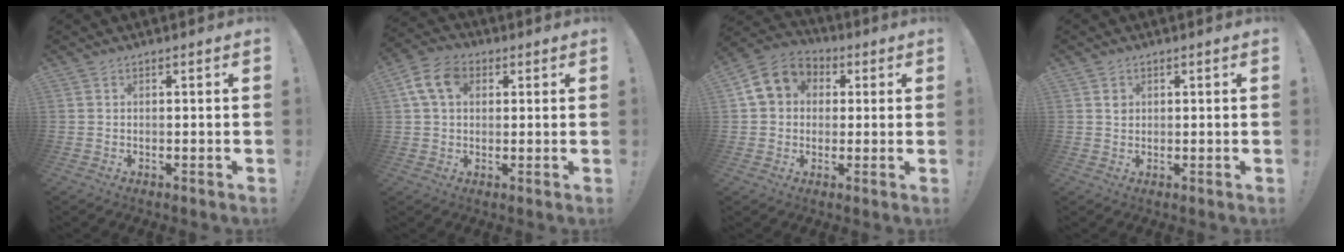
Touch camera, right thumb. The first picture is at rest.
{"total": 10.4, "force": [3.3, 7.4, 6.5], "torque": [-0.113, 0.005, 0.064]}
{"total": 11.4, "force": [3.2, 9.5, 5.3], "torque": [-0.073, 0.000, 0.068]}
{"total": 1.3, "force": [0.5, 1.2, 0.4], "torque": [0.008, -0.003, 0.005]}